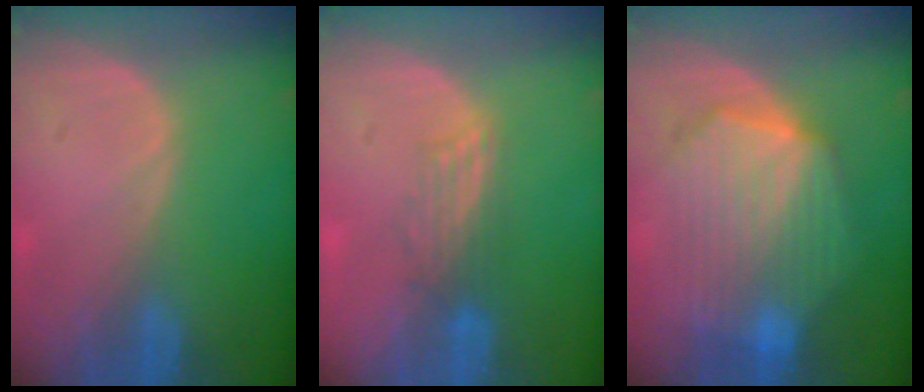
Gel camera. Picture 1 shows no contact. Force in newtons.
{"total": 2.7, "press": 2.7, "slide": 0.4}
{"total": 10.7, "press": 10.6, "slide": 0.8}